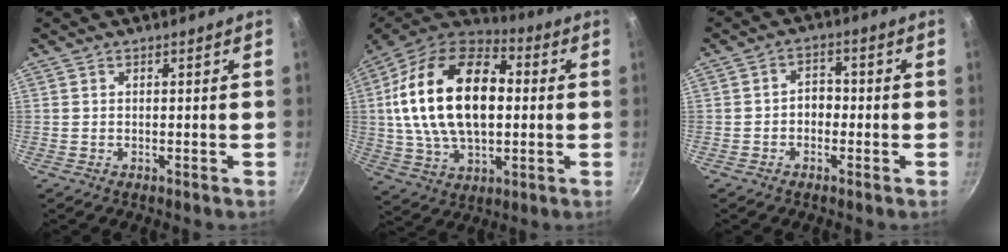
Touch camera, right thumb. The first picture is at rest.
{"total": 25.3, "force": [2.3, 15.2, 20.0], "torque": [-0.342, 0.023, 0.029]}
{"total": 3.4, "force": [-0.9, 2.5, 2.2], "torque": [-0.013, 0.018, -0.019]}